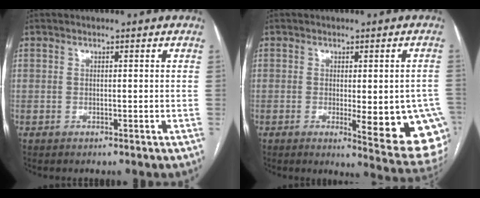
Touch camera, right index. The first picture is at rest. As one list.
[{"total": 13.7, "force": [-3.5, 3.1, 12.9], "torque": [-0.086, -0.004, -0.030]}]